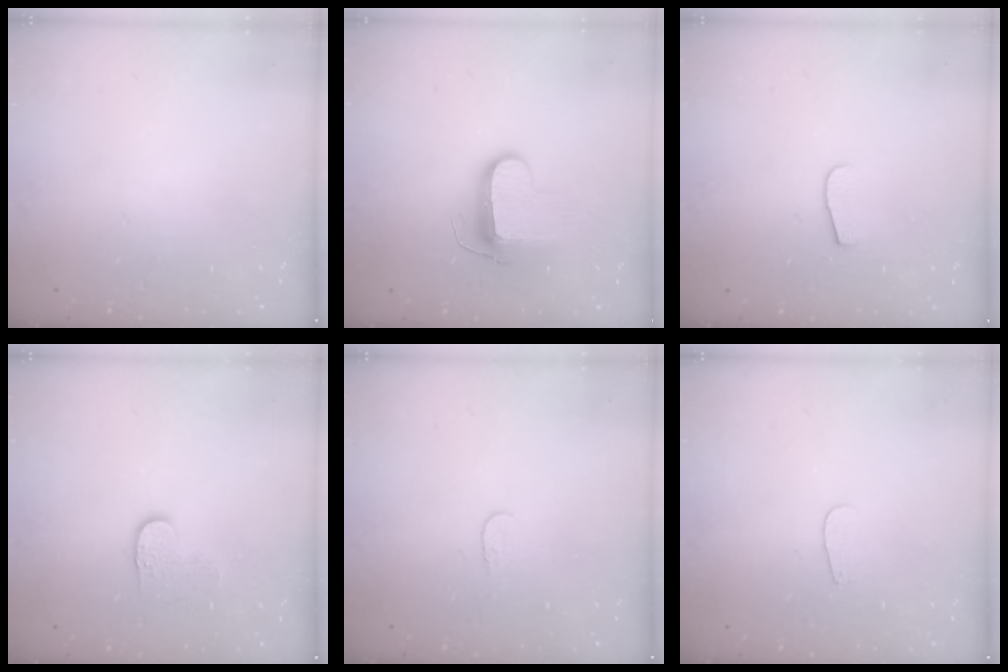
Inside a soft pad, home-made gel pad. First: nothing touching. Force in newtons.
{"total": 9.6, "press": 9.6, "slide": 0.6}
{"total": 7.5, "press": 7.5, "slide": 0.6}
{"total": 4.7, "press": 4.7, "slide": 0.4}
{"total": 3.8, "press": 3.8, "slide": 0.3}
{"total": 3.7, "press": 3.7, "slide": 0.4}